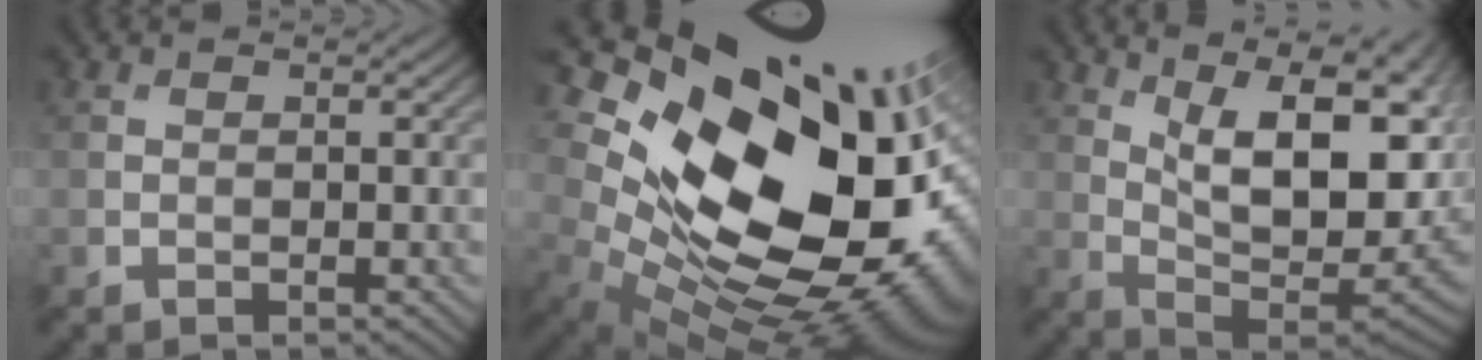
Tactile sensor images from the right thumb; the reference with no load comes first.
{"total": 22.0, "force": [4.1, 14.4, 16.1], "torque": [-0.277, 0.005, 0.088]}
{"total": 17.8, "force": [6.4, 6.5, 15.4], "torque": [-0.242, 0.019, 0.114]}